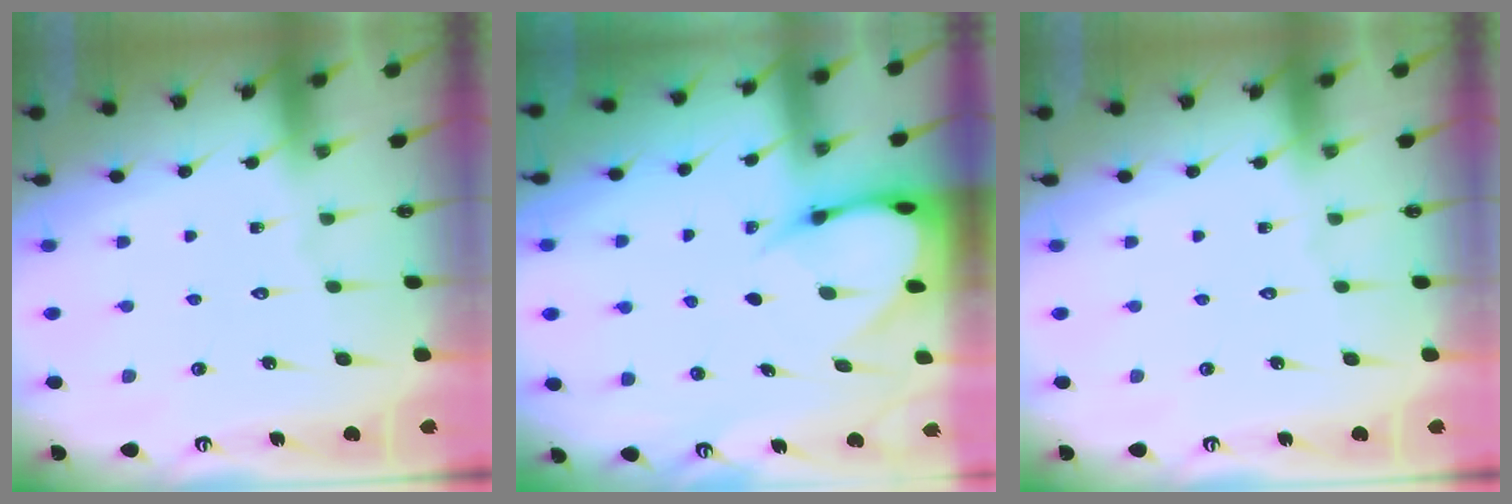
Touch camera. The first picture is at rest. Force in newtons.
{"total": 6.0, "press": 6.0, "slide": 0.8}
{"total": 0.0}